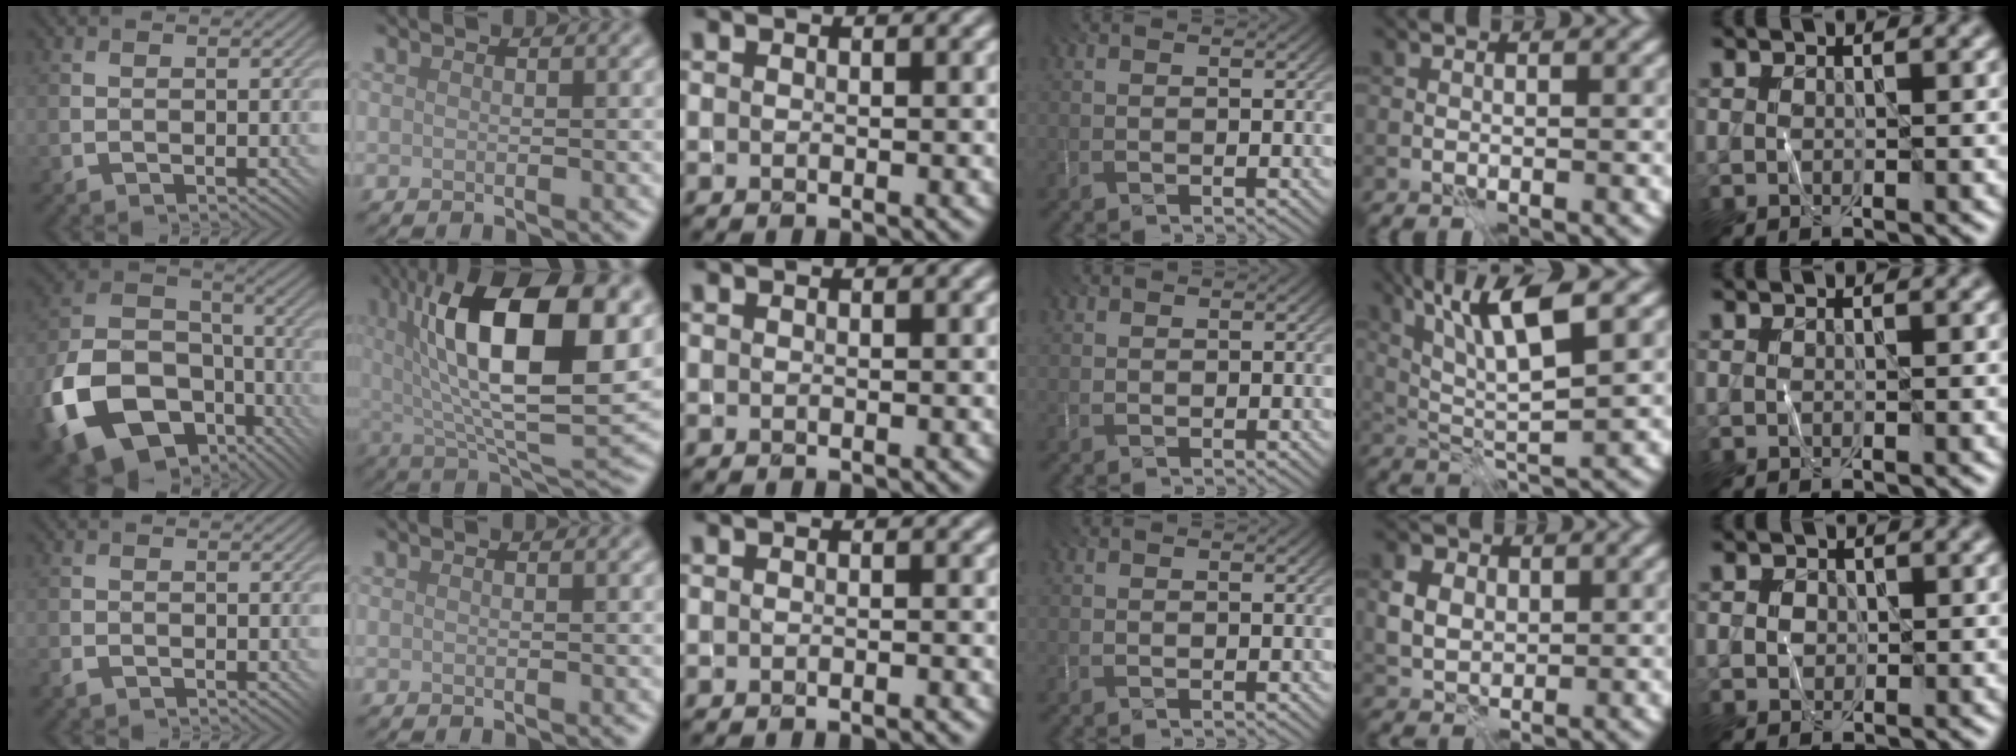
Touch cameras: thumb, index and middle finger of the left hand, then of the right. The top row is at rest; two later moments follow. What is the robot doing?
{"motion": "fold", "object": "shorts"}